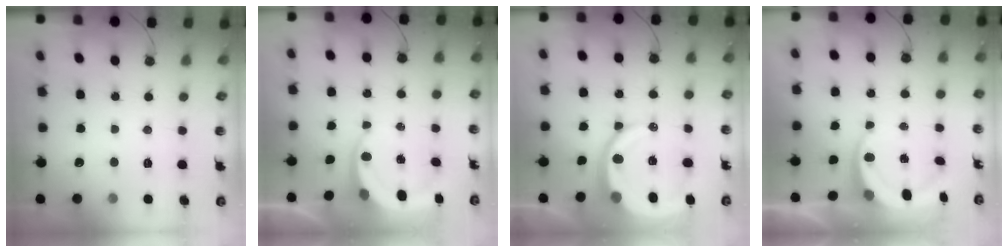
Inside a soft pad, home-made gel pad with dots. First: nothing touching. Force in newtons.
{"total": 5.5, "press": 5.5, "slide": 0.5}
{"total": 14.4, "press": 14.3, "slide": 1.9}
{"total": 8.0, "press": 7.8, "slide": 1.8}